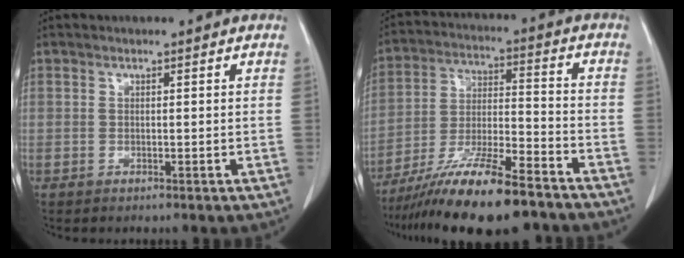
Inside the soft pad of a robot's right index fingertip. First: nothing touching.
{"total": 17.1, "force": [-13.2, 2.2, 10.7], "torque": [-0.196, -0.020, -0.230]}